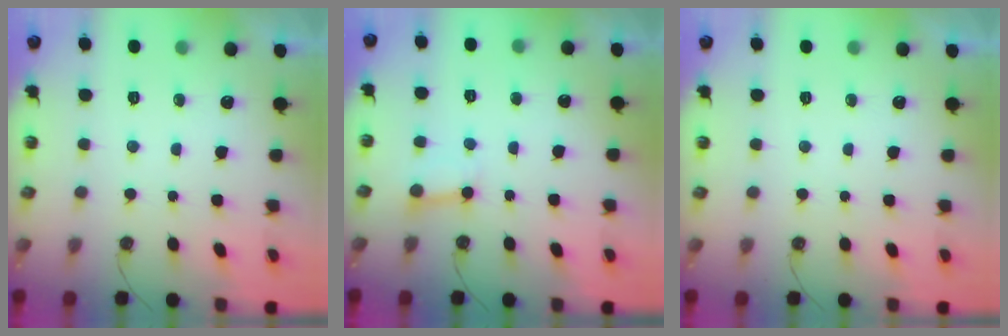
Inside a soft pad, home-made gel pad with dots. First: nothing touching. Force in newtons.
{"total": 2.7, "press": 2.7, "slide": 0.2}
{"total": 0.0}